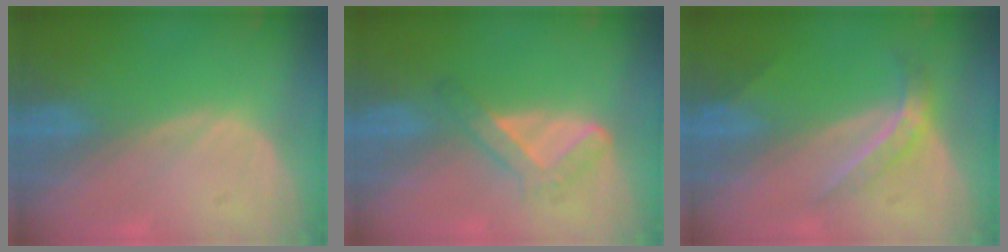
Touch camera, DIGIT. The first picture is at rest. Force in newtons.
{"total": 4.8, "press": 4.3, "slide": 2.1}
{"total": 4.7, "press": 4.2, "slide": 2.2}